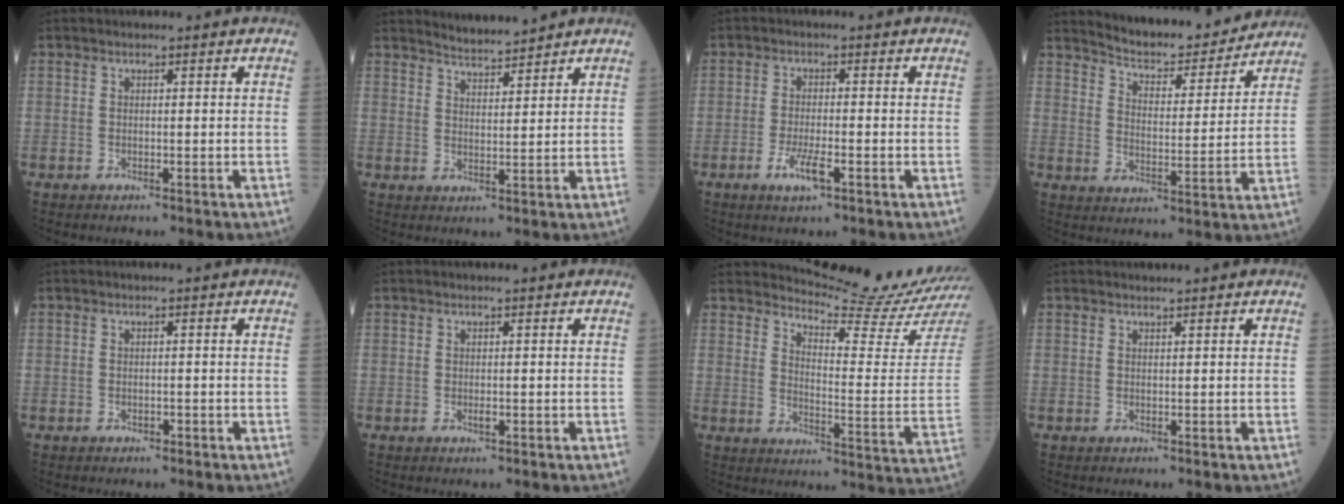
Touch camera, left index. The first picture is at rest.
{"total": 4.0, "force": [4.0, -0.1, 0.3], "torque": [-0.013, 0.004, 0.072]}
{"total": 3.9, "force": [-1.9, 0.7, 3.3], "torque": [-0.073, -0.005, -0.035]}
{"total": 13.0, "force": [12.5, 2.0, 3.2], "torque": [-0.048, -0.008, 0.179]}
{"total": 0.5, "force": [-0.3, 0.3, 0.2], "torque": [-0.005, 0.001, -0.006]}
{"total": 0.6, "force": [0.1, 0.2, 0.5], "torque": [-0.010, 0.000, 0.000]}
{"total": 13.8, "force": [13.4, -3.0, 1.0], "torque": [-0.023, -0.120, 0.175]}
{"total": 0.7, "force": [0.7, 0.0, 0.0], "torque": [-0.009, 0.003, 0.014]}